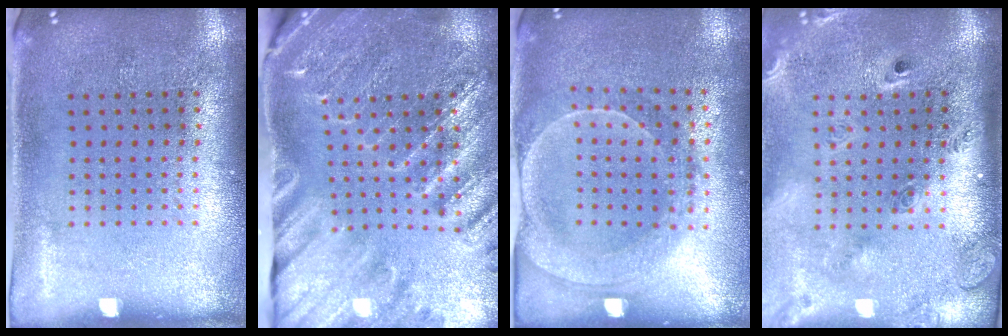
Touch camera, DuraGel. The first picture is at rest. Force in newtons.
{"total": 3.0, "press": 3.0, "slide": 0.5}
{"total": 1.9, "press": 1.8, "slide": 0.6}
{"total": 2.7, "press": 2.0, "slide": 1.8}